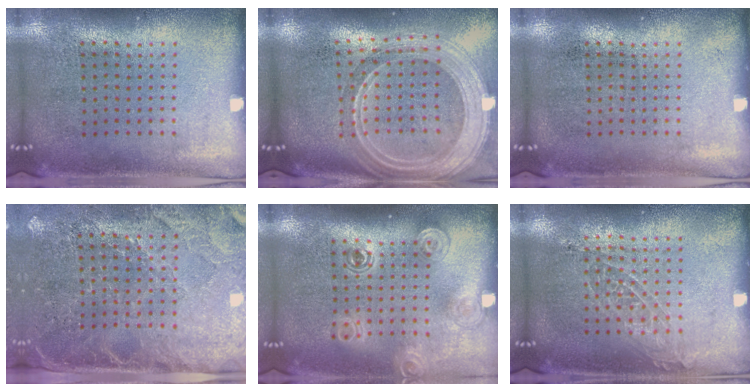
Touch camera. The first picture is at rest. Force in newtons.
{"total": 2.8, "press": 2.4, "slide": 1.6}
{"total": 0.0}
{"total": 2.9, "press": 2.6, "slide": 1.2}
{"total": 1.5, "press": 1.3, "slide": 0.9}
{"total": 1.1, "press": 1.0, "slide": 0.3}